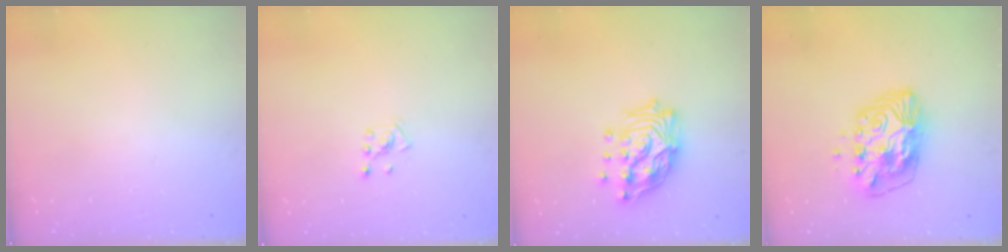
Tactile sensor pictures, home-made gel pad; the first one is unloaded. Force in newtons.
{"total": 2.8, "press": 2.8, "slide": 0.2}
{"total": 16.8, "press": 16.7, "slide": 1.9}
{"total": 11.0, "press": 11.0, "slide": 0.5}